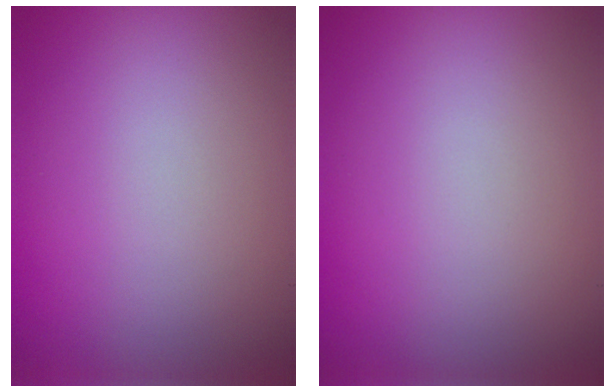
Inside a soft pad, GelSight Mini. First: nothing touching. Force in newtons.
{"total": 0.0}